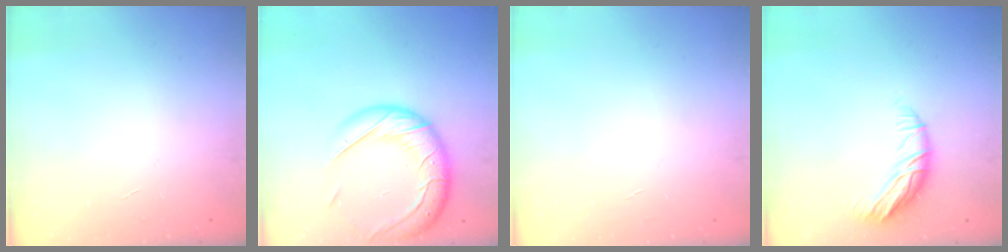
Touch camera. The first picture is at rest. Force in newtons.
{"total": 21.1, "press": 20.8, "slide": 3.1}
{"total": 0.0}
{"total": 10.7, "press": 10.6, "slide": 1.7}